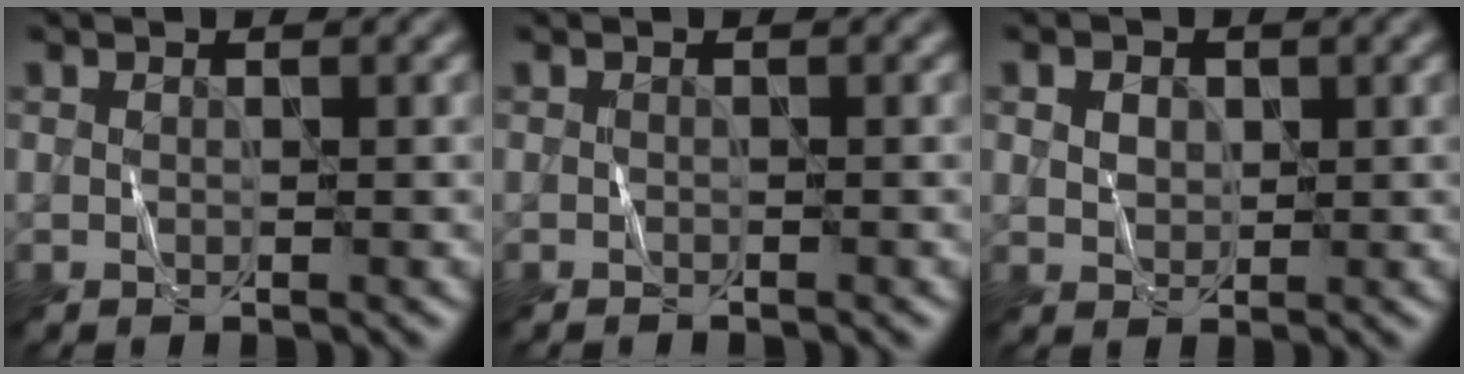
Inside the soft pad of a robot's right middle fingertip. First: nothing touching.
{"total": 0.7, "force": [-0.7, 0.0, 0.2], "torque": [-0.003, -0.001, -0.011]}
{"total": 1.9, "force": [0.9, 1.4, 0.8], "torque": [-0.017, 0.004, 0.012]}